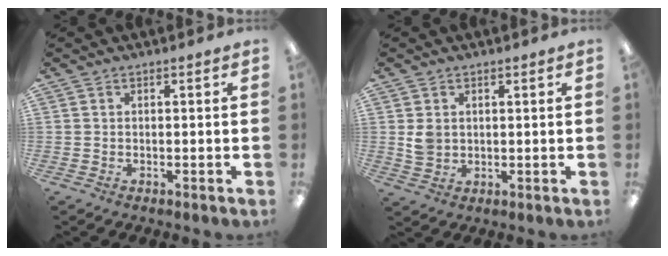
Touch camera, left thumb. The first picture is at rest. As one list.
[{"total": 4.1, "force": [1.3, 3.5, 1.8], "torque": [-0.031, 0.003, 0.025]}]